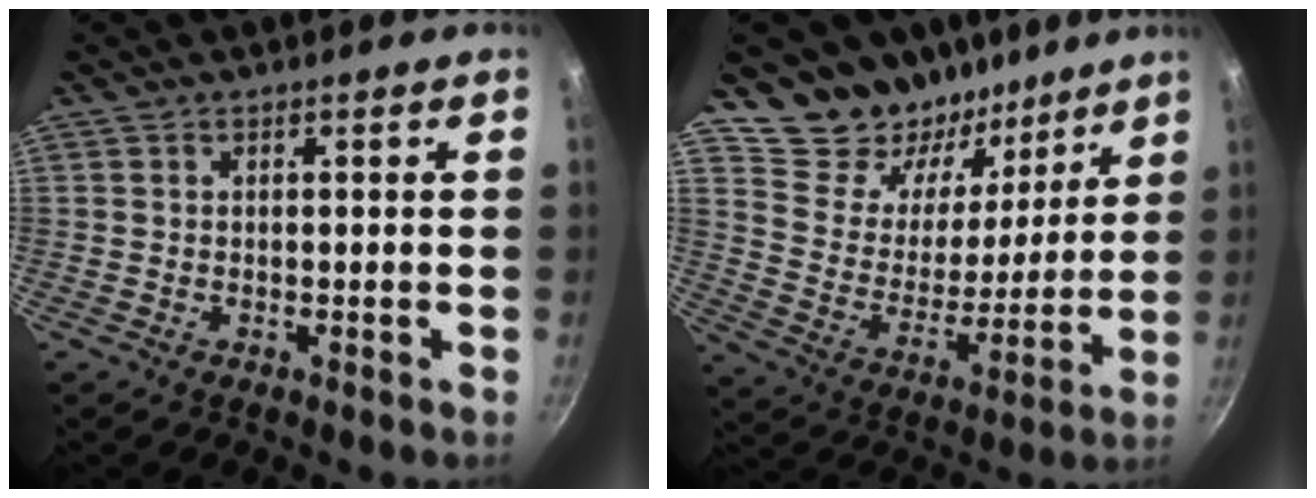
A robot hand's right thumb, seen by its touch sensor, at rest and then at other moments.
{"total": 16.1, "force": [13.0, 9.0, 3.2], "torque": [-0.011, -0.121, 0.219]}